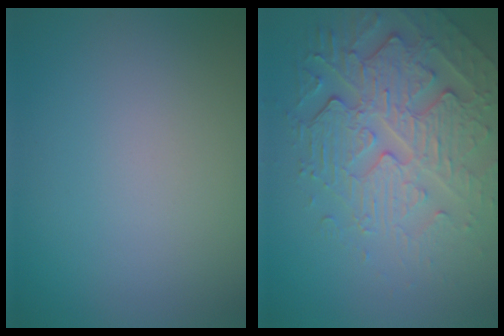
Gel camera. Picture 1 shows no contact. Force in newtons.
{"total": 6.8, "press": 5.1, "slide": 4.4}